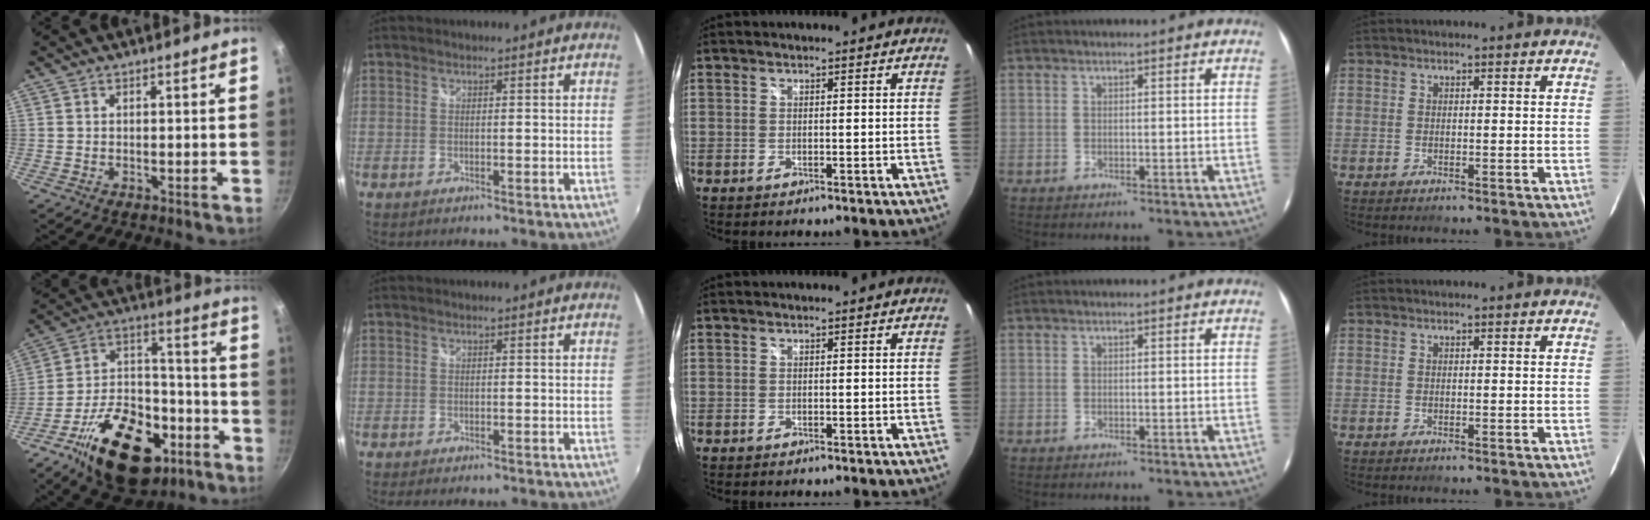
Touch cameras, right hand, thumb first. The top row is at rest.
{"thumb": {"total": 24.1, "force": [-12.0, 13.6, 15.9], "torque": [-0.223, 0.068, -0.185]}, "index": {"total": 6.6, "force": [-5.8, 1.6, 2.9], "torque": [-0.063, -0.018, -0.079]}}